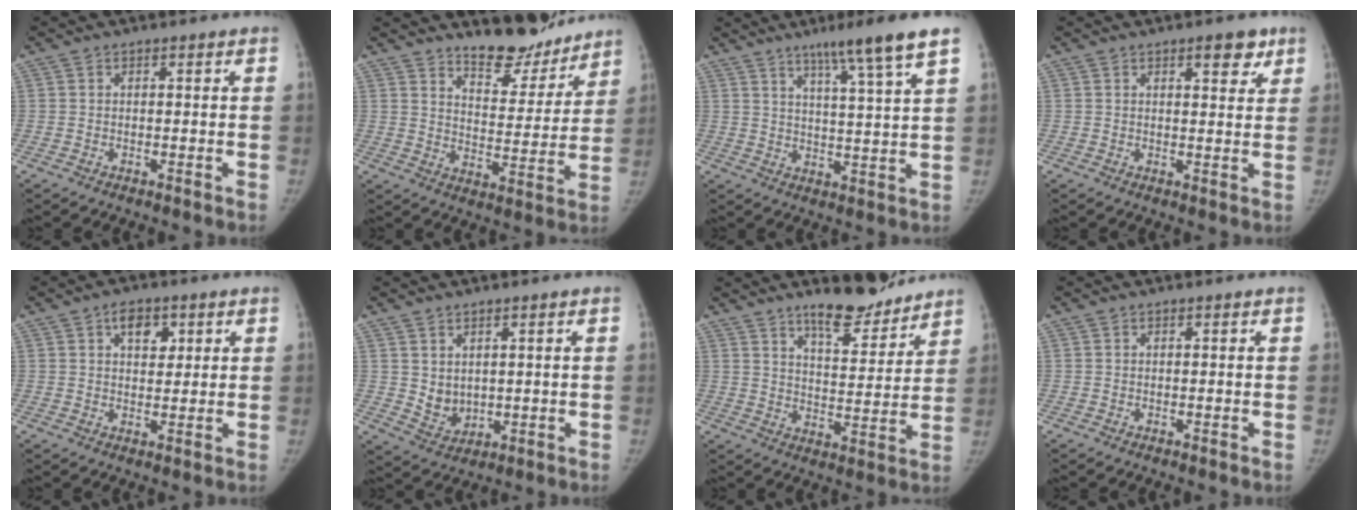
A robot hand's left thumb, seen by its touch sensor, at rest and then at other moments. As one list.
[{"total": 11.7, "force": [10.5, 3.9, 3.5], "torque": [-0.017, -0.083, 0.165]}, {"total": 10.8, "force": [7.0, -0.5, 8.2], "torque": [-0.129, -0.034, 0.109]}, {"total": 4.7, "force": [2.9, 1.9, 3.2], "torque": [-0.025, -0.015, 0.037]}, {"total": 5.3, "force": [2.4, 3.3, 3.4], "torque": [-0.029, -0.009, 0.034]}, {"total": 4.6, "force": [1.7, 3.3, 2.7], "torque": [-0.032, -0.022, 0.047]}, {"total": 11.3, "force": [9.5, 3.2, 5.3], "torque": [-0.053, -0.069, 0.151]}, {"total": 0.0}]